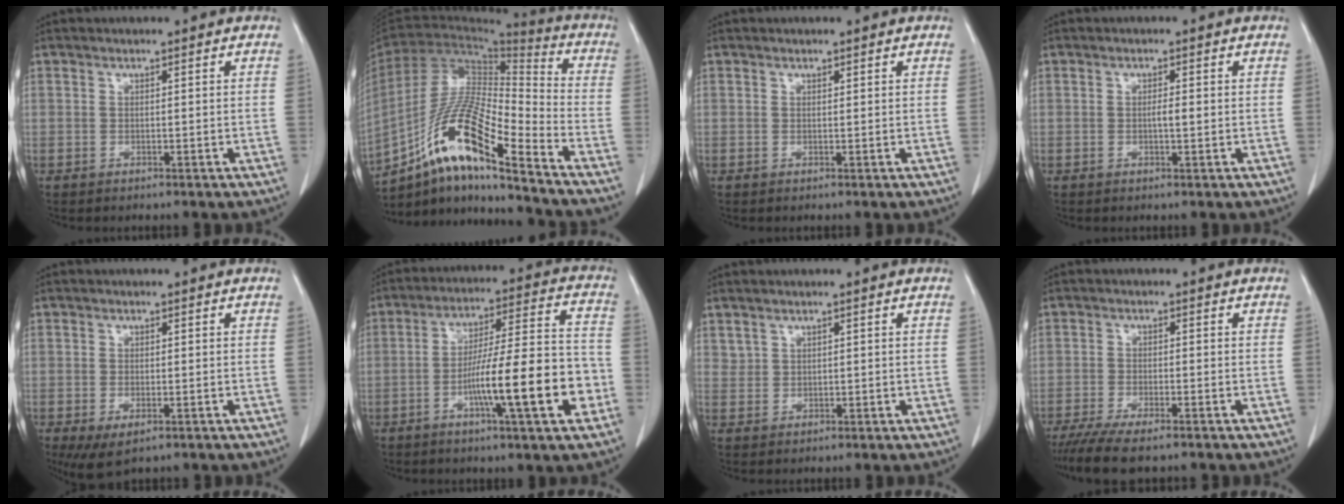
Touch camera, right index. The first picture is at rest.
{"total": 17.2, "force": [-10.8, 1.9, 13.2], "torque": [-0.256, 0.000, -0.193]}
{"total": 0.0}
{"total": 1.5, "force": [0.0, 0.3, 1.4], "torque": [-0.027, 0.002, 0.000]}
{"total": 4.6, "force": [-2.4, 1.9, 3.5], "torque": [-0.062, -0.012, -0.029]}
{"total": 15.8, "force": [-4.9, 1.3, 15.0], "torque": [-0.239, 0.008, -0.075]}
{"total": 1.5, "force": [1.2, 0.9, 0.1], "torque": [0.010, 0.003, 0.024]}
{"total": 7.7, "force": [-6.1, 1.2, 4.6], "torque": [-0.073, -0.016, -0.097]}